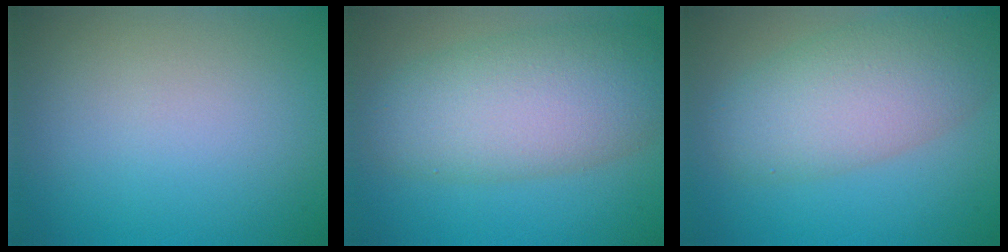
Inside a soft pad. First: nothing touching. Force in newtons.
{"total": 8.5, "press": 8.5, "slide": 0.6}
{"total": 7.0, "press": 7.0, "slide": 0.4}